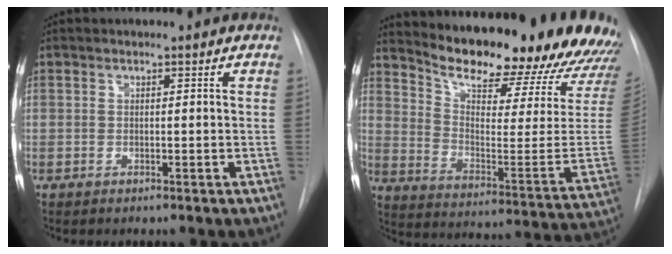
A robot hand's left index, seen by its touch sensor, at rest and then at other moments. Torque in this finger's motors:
{"motor_torque": [0.52, -0.49, 0.43, 0.08]}